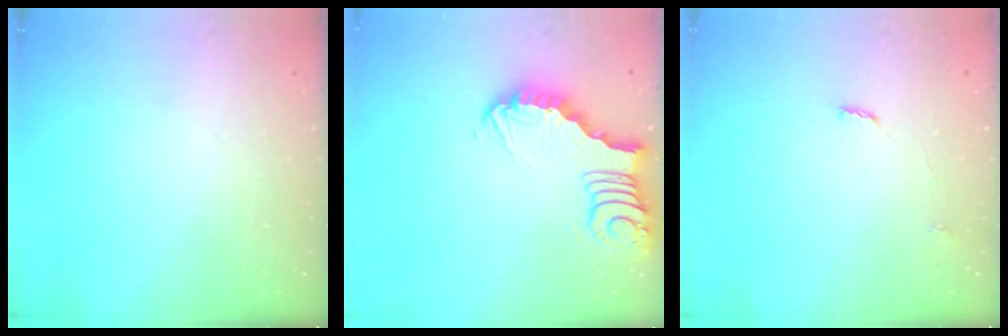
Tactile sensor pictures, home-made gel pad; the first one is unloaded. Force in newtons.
{"total": 3.9, "press": 3.9, "slide": 0.3}
{"total": 5.5, "press": 5.5, "slide": 0.4}